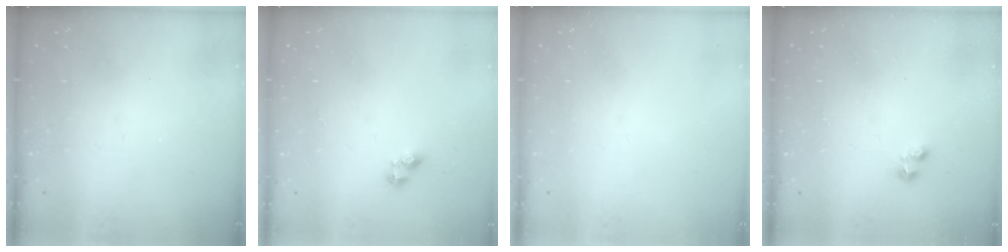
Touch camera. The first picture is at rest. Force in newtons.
{"total": 3.2, "press": 3.2, "slide": 0.4}
{"total": 0.0}
{"total": 0.7, "press": 0.7, "slide": 0.2}